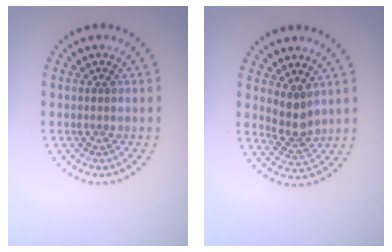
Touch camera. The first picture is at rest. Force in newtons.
{"total": 2.4, "press": 1.8, "slide": 1.5}